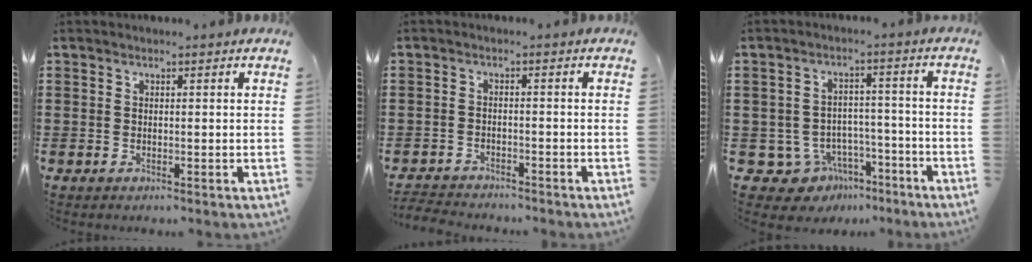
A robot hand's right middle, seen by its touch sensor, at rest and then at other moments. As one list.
[{"total": 2.8, "force": [-2.8, 0.2, 0.0], "torque": [-0.007, -0.003, -0.059]}, {"total": 6.2, "force": [-4.6, 3.8, 1.6], "torque": [-0.046, 0.020, -0.088]}]